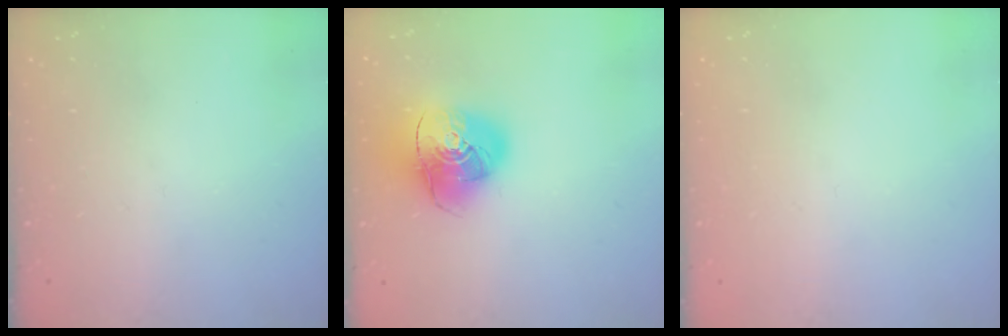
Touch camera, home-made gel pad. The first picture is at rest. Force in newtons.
{"total": 15.6, "press": 15.4, "slide": 2.4}
{"total": 0.7, "press": 0.7, "slide": 0.1}